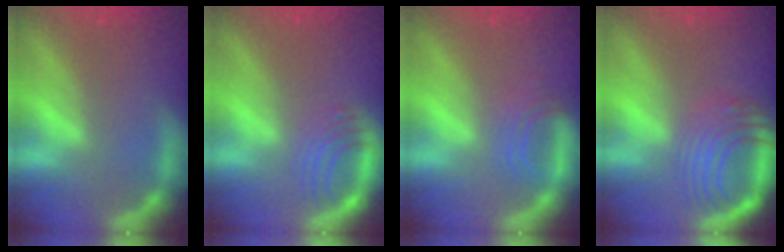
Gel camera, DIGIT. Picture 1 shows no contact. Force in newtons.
{"total": 4.0}
{"total": 2.9}
{"total": 9.0}